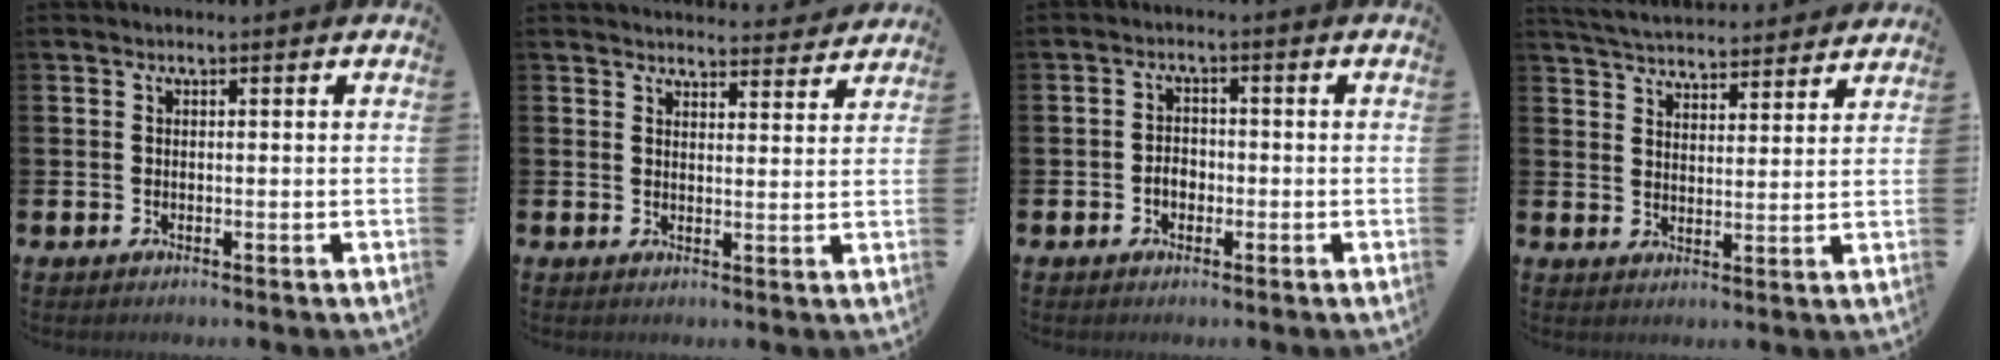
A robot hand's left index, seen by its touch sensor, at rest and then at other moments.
{"total": 3.3, "force": [3.3, 0.2, -0.1], "torque": [0.004, -0.026, 0.057]}
{"total": 2.2, "force": [-0.7, 1.7, 1.3], "torque": [-0.012, -0.001, -0.019]}
{"total": 5.3, "force": [5.2, 0.7, 0.4], "torque": [-0.024, -0.037, 0.091]}